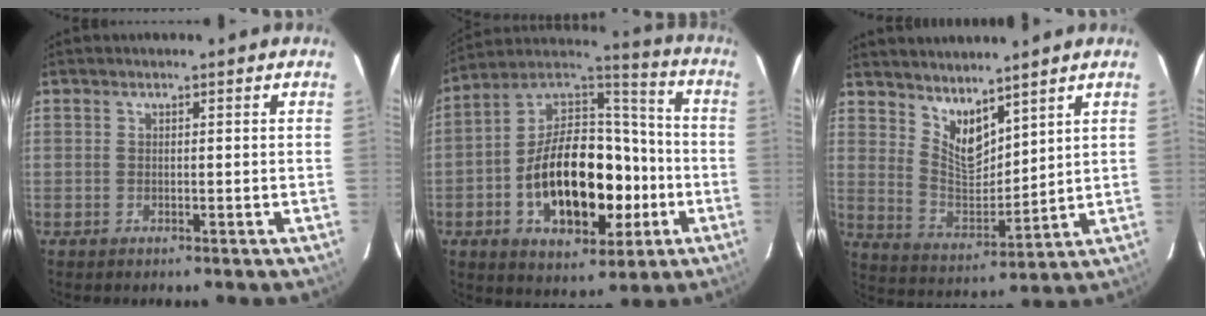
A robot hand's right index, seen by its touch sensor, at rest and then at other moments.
{"total": 22.6, "force": [-5.5, 13.1, 17.6], "torque": [-0.320, 0.038, -0.077]}
{"total": 8.5, "force": [6.4, 3.3, 4.5], "torque": [-0.074, -0.010, 0.129]}